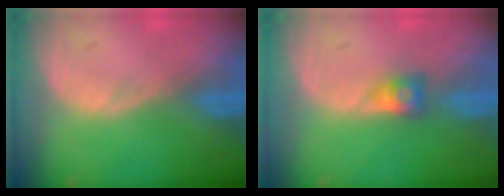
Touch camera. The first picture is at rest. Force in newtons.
{"total": 2.6, "press": 2.3, "slide": 1.0}